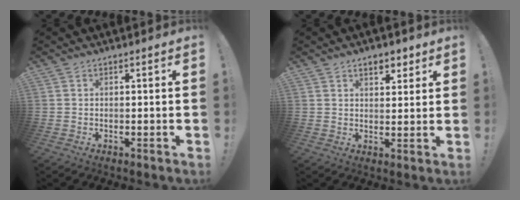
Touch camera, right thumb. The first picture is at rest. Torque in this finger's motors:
{"motor_torque": [0.00, 0.03, 0.10, 0.18, 0.00]}